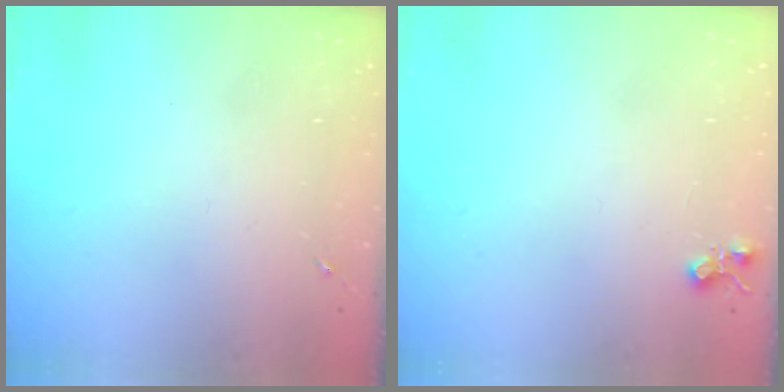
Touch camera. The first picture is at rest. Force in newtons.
{"total": 4.8, "press": 4.8, "slide": 0.7}